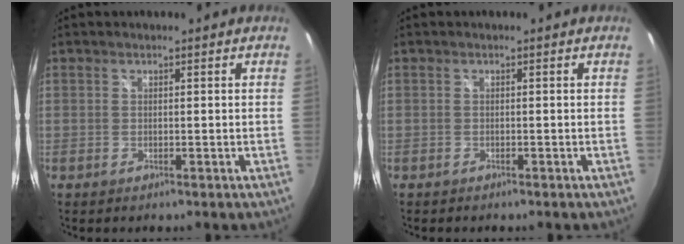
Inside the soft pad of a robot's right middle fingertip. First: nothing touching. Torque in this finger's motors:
{"motor_torque": [-0.22, -0.01, 0.11, 0.00]}